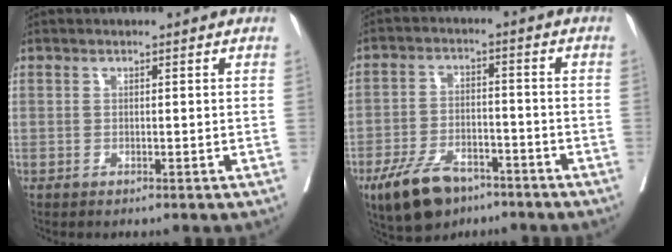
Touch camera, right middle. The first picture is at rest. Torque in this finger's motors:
{"motor_torque": [0.49, -0.46, 0.18, 0.07]}